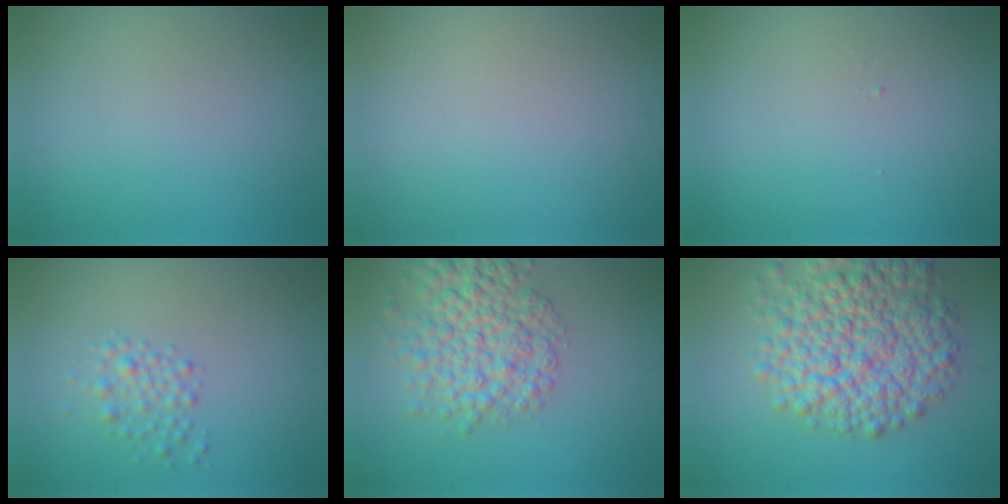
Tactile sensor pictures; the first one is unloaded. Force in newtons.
{"total": 0.0}
{"total": 0.0}
{"total": 1.8, "press": 1.8, "slide": 0.1}
{"total": 6.3, "press": 6.2, "slide": 0.2}
{"total": 9.2, "press": 9.2, "slide": 0.4}